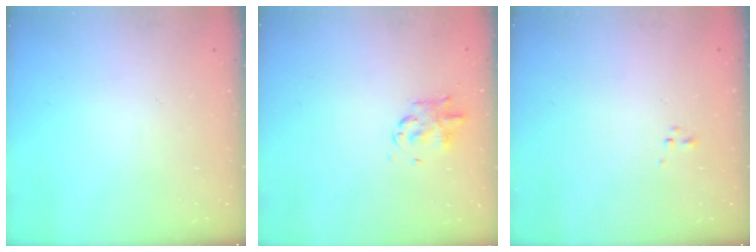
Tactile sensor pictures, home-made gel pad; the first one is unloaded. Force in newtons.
{"total": 2.9, "press": 2.9, "slide": 0.7}
{"total": 0.6, "press": 0.6, "slide": 0.1}